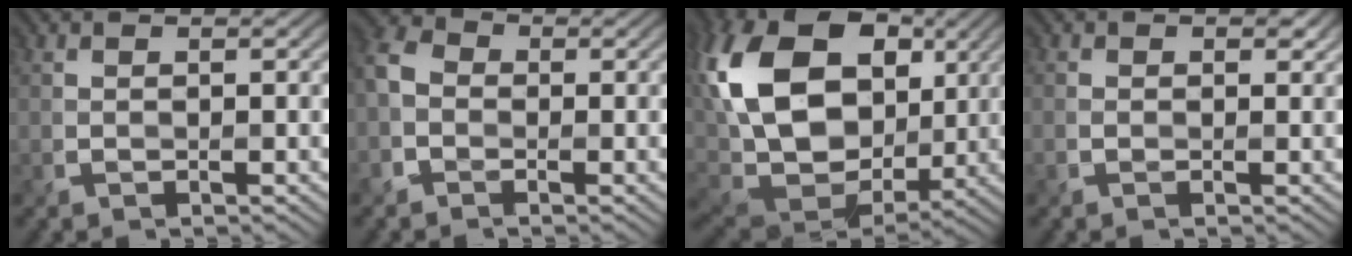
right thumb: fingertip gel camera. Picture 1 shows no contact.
{"total": 3.8, "force": [-1.3, 3.1, 1.8], "torque": [-0.050, 0.001, -0.042]}
{"total": 19.1, "force": [4.1, 13.3, 13.2], "torque": [-0.304, 0.014, 0.078]}
{"total": 1.3, "force": [0.4, 1.1, 0.6], "torque": [-0.008, -0.007, 0.006]}